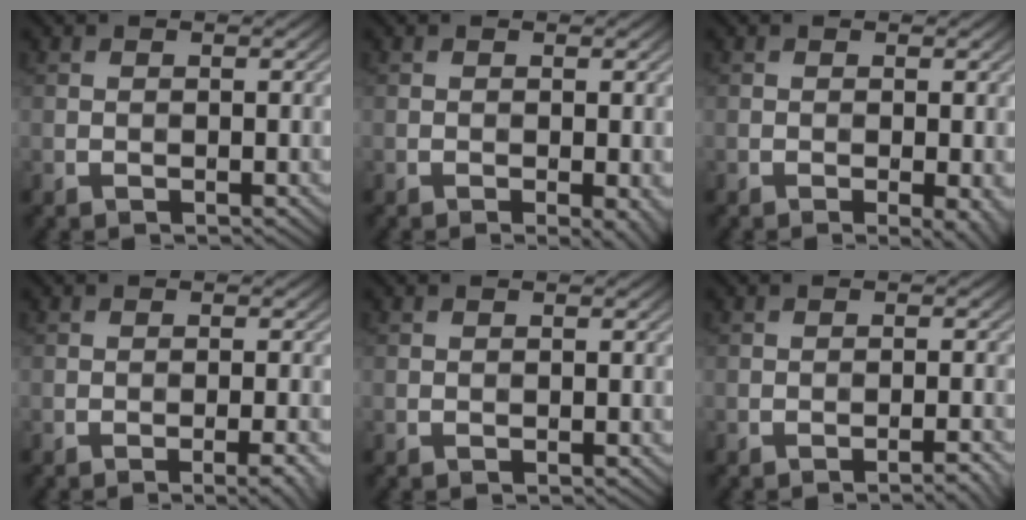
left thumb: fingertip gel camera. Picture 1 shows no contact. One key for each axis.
{"total": 1.7, "fx": -0.5, "fy": 0.4, "fz": 1.6, "tx": -0.022, "ty": -0.006, "tz": -0.007}
{"total": 2.1, "fx": -0.6, "fy": 0.4, "fz": 2.0, "tx": -0.029, "ty": -0.005, "tz": -0.008}
{"total": 3.0, "fx": -1.5, "fy": 0.6, "fz": 2.5, "tx": -0.030, "ty": 0.008, "tz": -0.023}
{"total": 0.0}
{"total": 1.8, "fx": -1.3, "fy": 0.2, "fz": 1.3, "tx": -0.013, "ty": 0.007, "tz": -0.022}